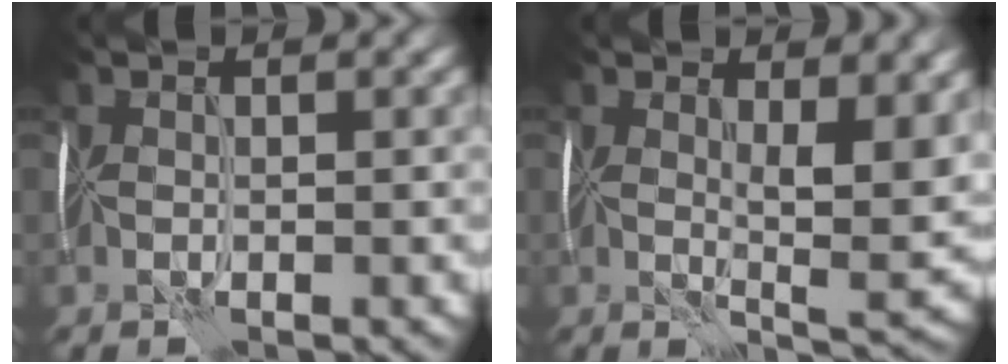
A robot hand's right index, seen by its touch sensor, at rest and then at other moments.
{"total": 5.4, "force": [1.5, 1.7, 4.9], "torque": [-0.075, -0.011, 0.029]}